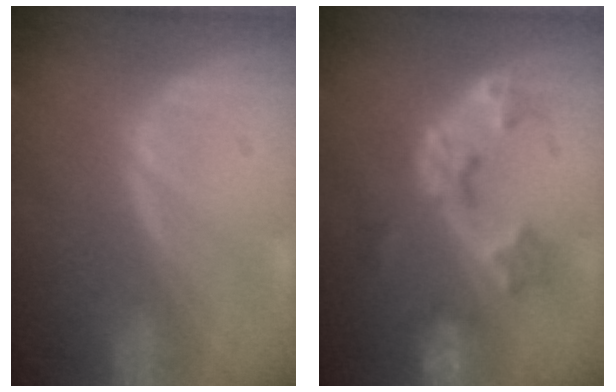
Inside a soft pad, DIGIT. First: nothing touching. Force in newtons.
{"total": 5.8, "press": 5.8, "slide": 0.2}